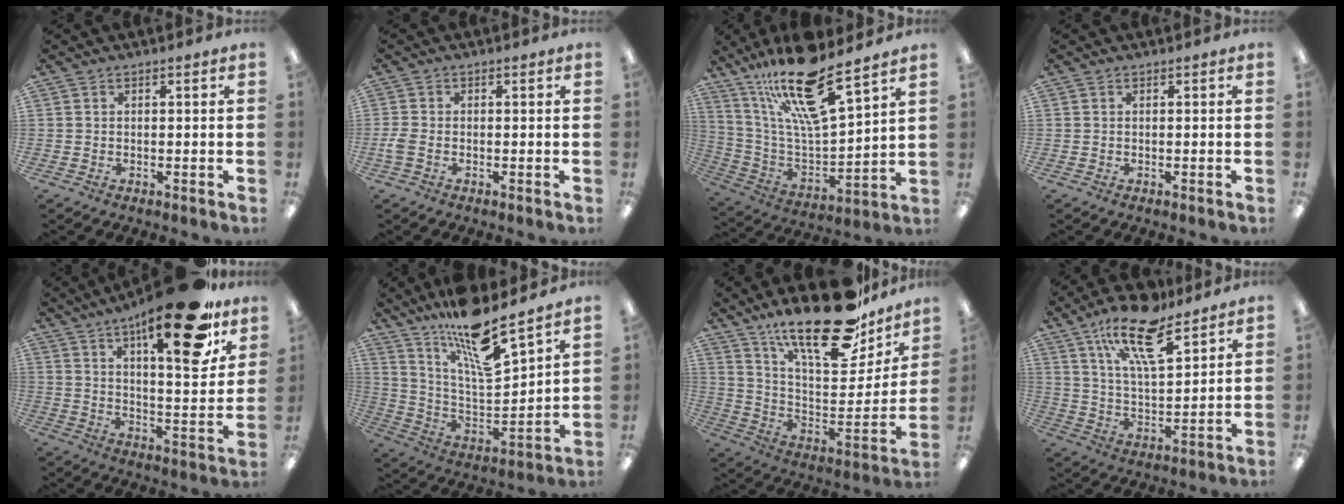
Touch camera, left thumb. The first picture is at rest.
{"total": 2.5, "force": [-0.7, 1.4, 2.0], "torque": [-0.048, 0.001, -0.017]}
{"total": 20.1, "force": [14.9, 4.8, 12.7], "torque": [-0.237, -0.098, 0.250]}
{"total": 0.0}
{"total": 23.1, "force": [14.7, 6.5, 16.6], "torque": [-0.236, -0.088, 0.227]}
{"total": 15.7, "force": [12.9, 2.6, 8.6], "torque": [-0.159, -0.094, 0.216]}
{"total": 25.4, "force": [19.2, 8.8, 14.2], "torque": [-0.213, -0.126, 0.322]}
{"total": 18.0, "force": [11.7, 6.7, 12.0], "torque": [-0.202, -0.052, 0.196]}